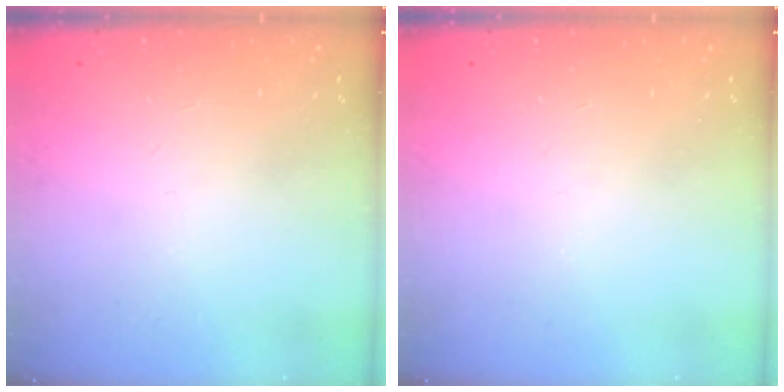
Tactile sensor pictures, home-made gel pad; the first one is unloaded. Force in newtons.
{"total": 0.0}